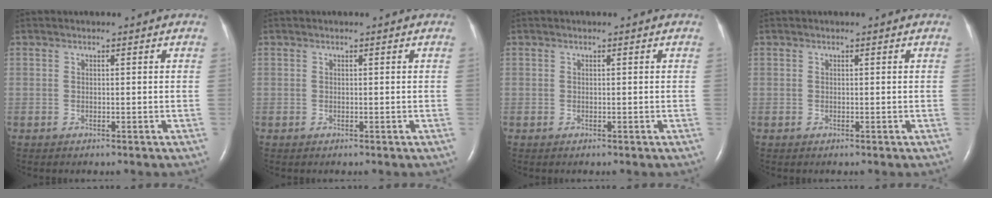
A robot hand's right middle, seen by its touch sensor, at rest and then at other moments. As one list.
[{"total": 0.0}, {"total": 0.0}, {"total": 0.0}]